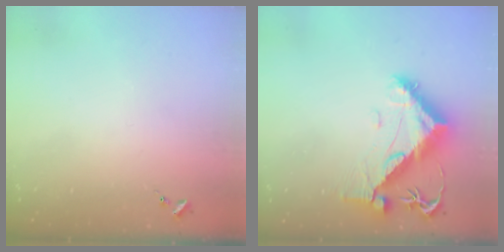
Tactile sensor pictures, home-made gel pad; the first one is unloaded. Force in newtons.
{"total": 11.0, "press": 10.9, "slide": 1.0}